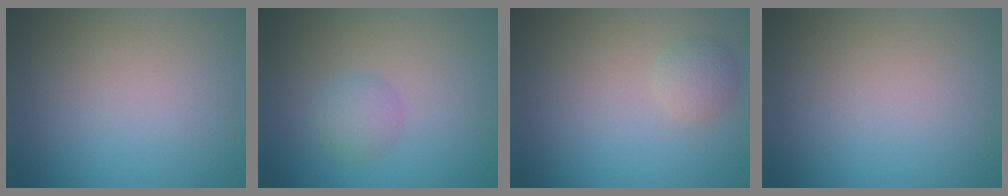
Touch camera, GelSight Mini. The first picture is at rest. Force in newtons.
{"total": 1.7, "press": 1.7, "slide": 0.0}
{"total": 1.5, "press": 1.5, "slide": 0.0}
{"total": 0.0}